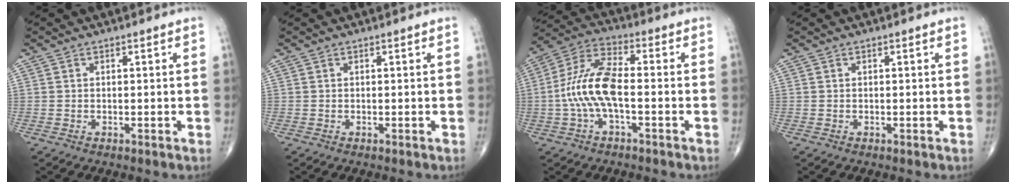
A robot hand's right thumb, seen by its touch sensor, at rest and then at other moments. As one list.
[{"total": 0.0}, {"total": 11.5, "force": [-1.8, 4.6, 10.3], "torque": [-0.227, 0.038, -0.040]}, {"total": 0.0}]